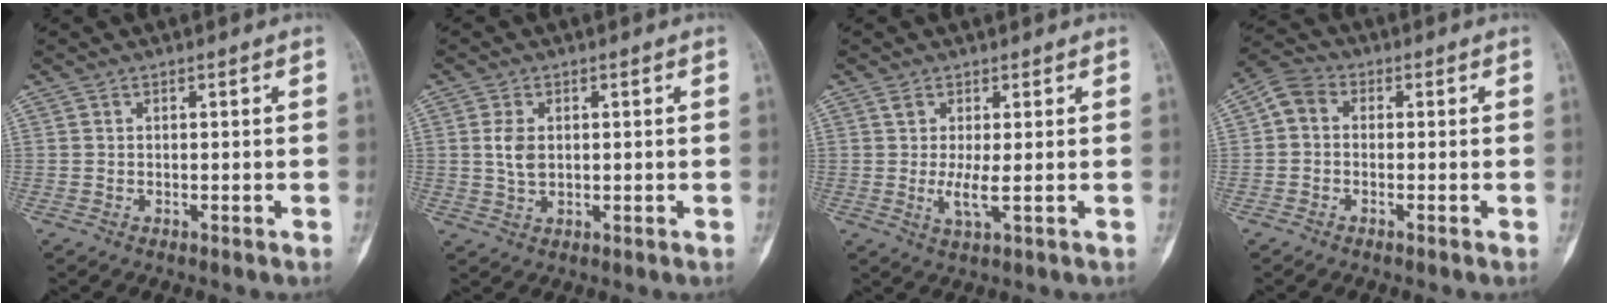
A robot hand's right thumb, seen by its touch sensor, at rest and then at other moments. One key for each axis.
{"total": 3.8, "fx": 0.5, "fy": 2.3, "fz": 2.9, "tx": -0.055, "ty": -0.003, "tz": 0.012}
{"total": 3.8, "fx": 0.0, "fy": 0.6, "fz": 3.7, "tx": -0.088, "ty": -0.012, "tz": -0.001}
{"total": 4.6, "fx": -0.3, "fy": 3.7, "fz": 2.6, "tx": -0.039, "ty": 0.014, "tz": -0.022}